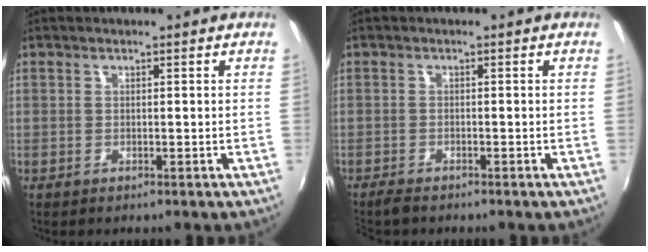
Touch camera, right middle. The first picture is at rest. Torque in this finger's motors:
{"motor_torque": [0.17, -0.17, 0.12, 0.09]}